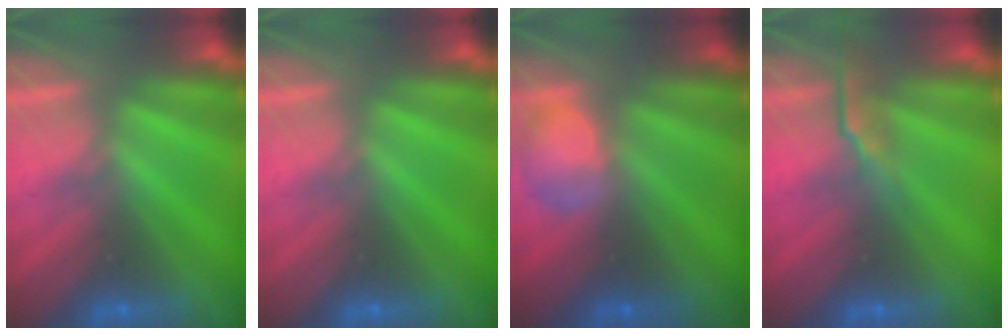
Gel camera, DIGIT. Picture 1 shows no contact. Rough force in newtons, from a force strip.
{"total": 0.0}
{"total": 2.4}
{"total": 2.7}